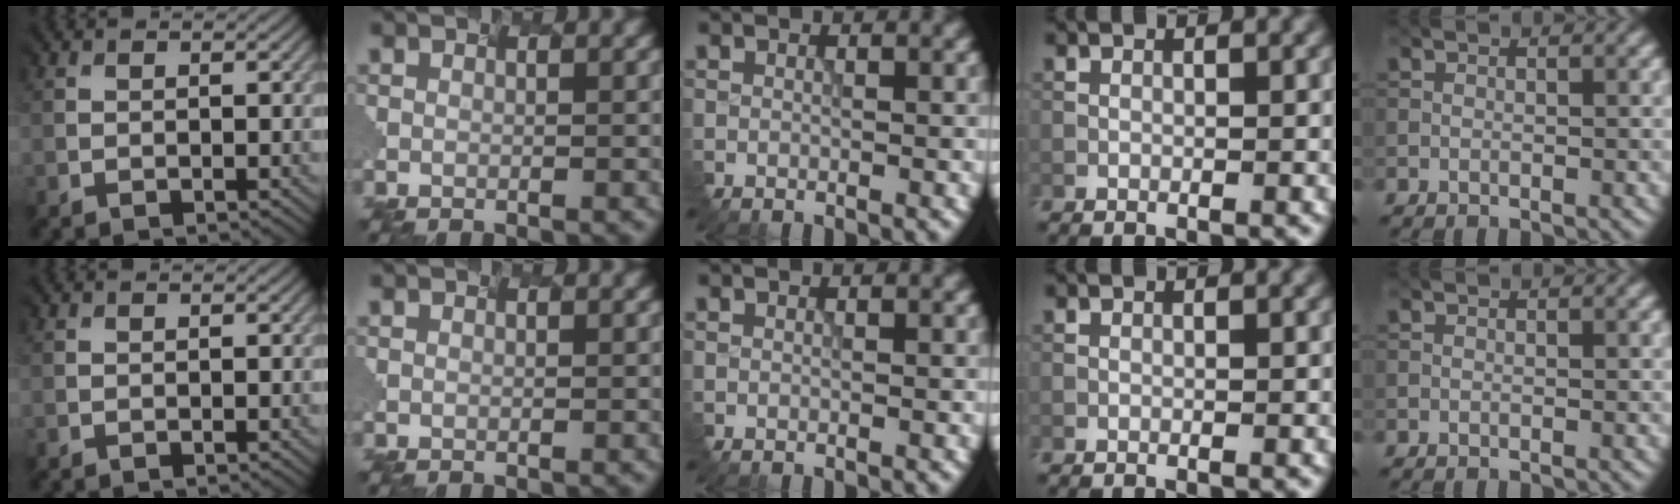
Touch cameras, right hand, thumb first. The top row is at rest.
{}